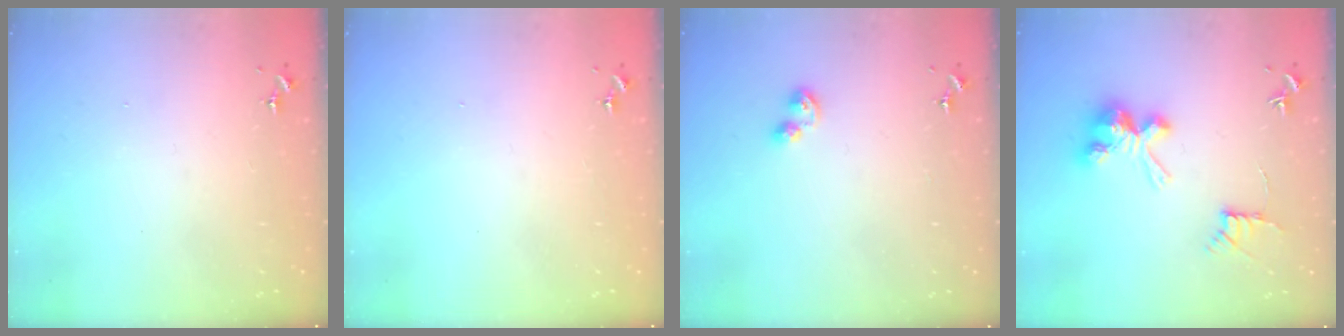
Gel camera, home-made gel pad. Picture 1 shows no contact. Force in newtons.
{"total": 0.0}
{"total": 4.6, "press": 4.5, "slide": 0.9}
{"total": 12.0, "press": 11.9, "slide": 0.7}